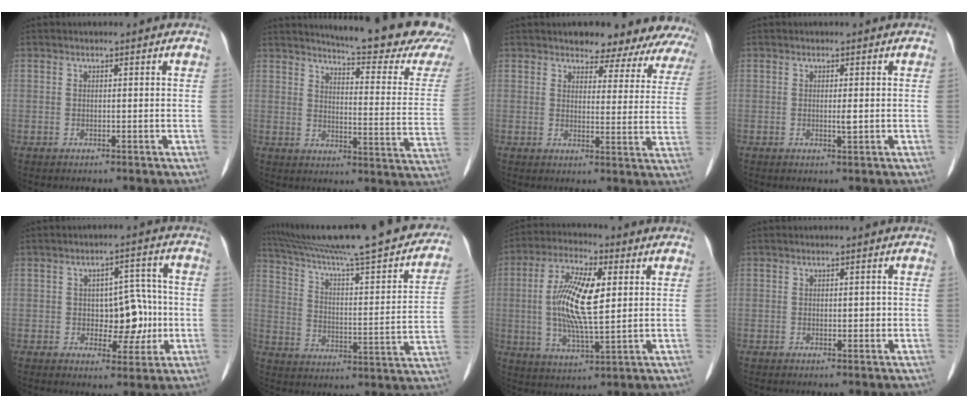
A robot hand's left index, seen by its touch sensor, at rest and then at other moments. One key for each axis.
{"total": 21.6, "fx": 19.5, "fy": 1.3, "fz": 9.1, "tx": -0.120, "ty": -0.091, "tz": 0.224}
{"total": 16.3, "fx": 15.2, "fy": 4.4, "fz": 3.9, "tx": -0.007, "ty": -0.037, "tz": 0.147}
{"total": 1.1, "fx": 0.1, "fy": 0.1, "fz": 1.1, "tx": -0.020, "ty": -0.003, "tz": 0.001}
{"total": 7.6, "fx": -0.8, "fy": 4.1, "fz": 6.4, "tx": -0.090, "ty": 0.021, "tz": -0.003}
{"total": 30.0, "fx": 25.2, "fy": 3.2, "fz": 16.1, "tx": -0.249, "ty": -0.029, "tz": 0.340}
{"total": 12.2, "fx": 1.7, "fy": 3.4, "fz": 11.6, "tx": -0.233, "ty": 0.004, "tz": 0.030}
{"total": 1.3, "fx": 0.0, "fy": 0.7, "fz": 1.1, "tx": -0.015, "ty": 0.001, "tz": 0.001}